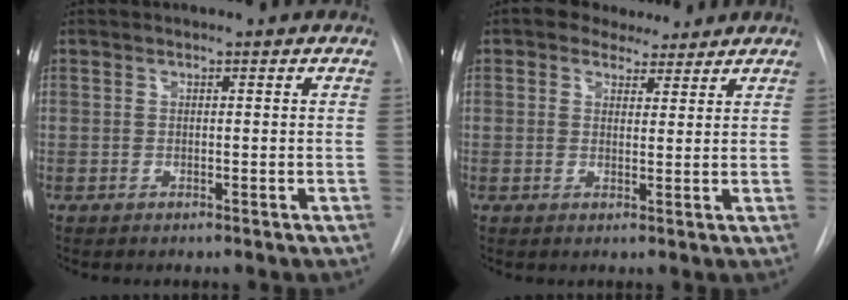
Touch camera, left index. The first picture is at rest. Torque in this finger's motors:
{"motor_torque": [0.45, -0.39, 0.00, 0.02]}